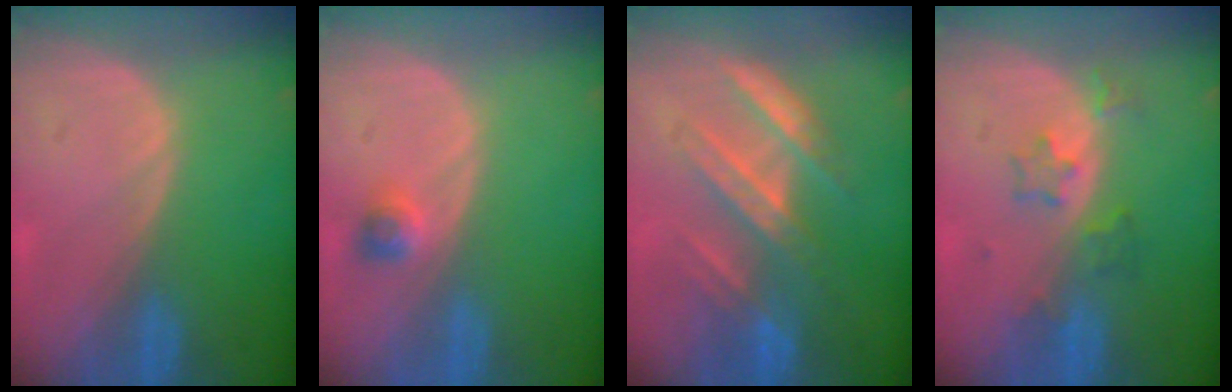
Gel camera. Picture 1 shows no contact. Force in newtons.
{"total": 2.3, "press": 2.0, "slide": 1.1}
{"total": 7.0, "press": 7.0, "slide": 0.2}
{"total": 4.0, "press": 3.8, "slide": 1.4}